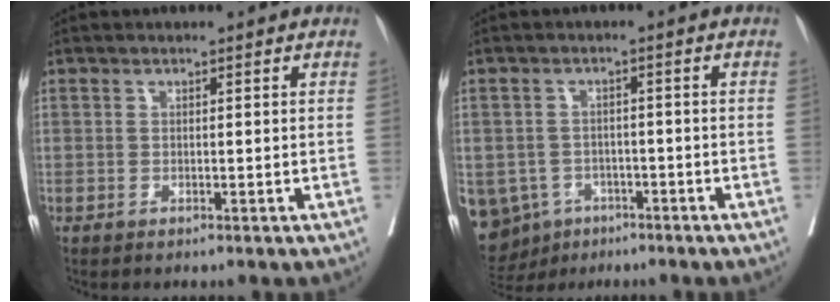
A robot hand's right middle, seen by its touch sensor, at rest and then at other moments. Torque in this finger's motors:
{"motor_torque": [1.54, -0.60, 1.05, 0.21]}